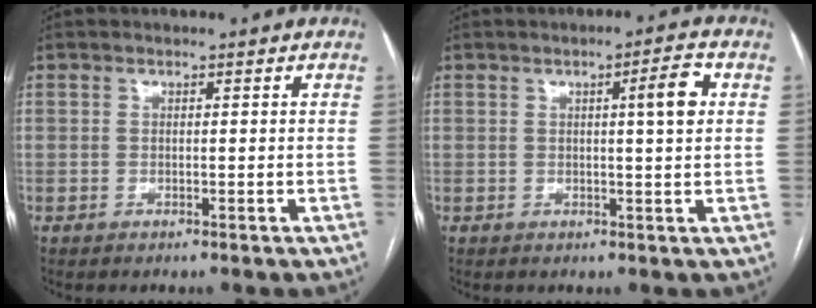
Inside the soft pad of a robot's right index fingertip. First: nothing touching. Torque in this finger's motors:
{"motor_torque": [0.45, 0.09, 0.27, 0.06]}